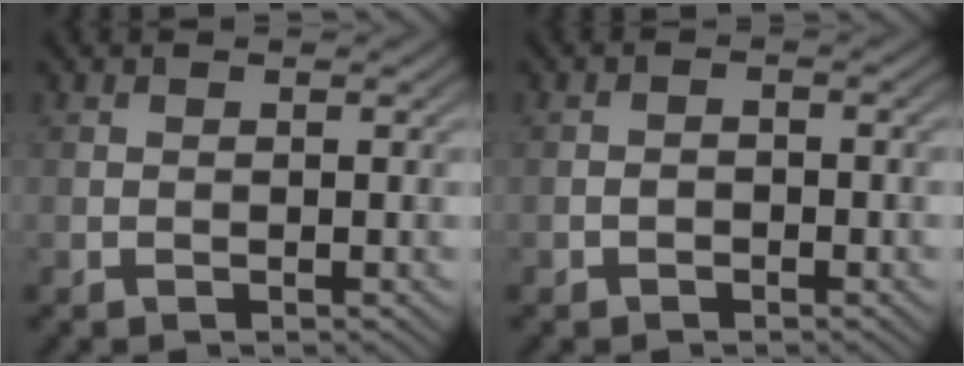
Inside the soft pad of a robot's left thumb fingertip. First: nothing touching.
{"total": 1.3, "force": [-0.7, 0.8, 0.6], "torque": [-0.009, 0.002, -0.016]}